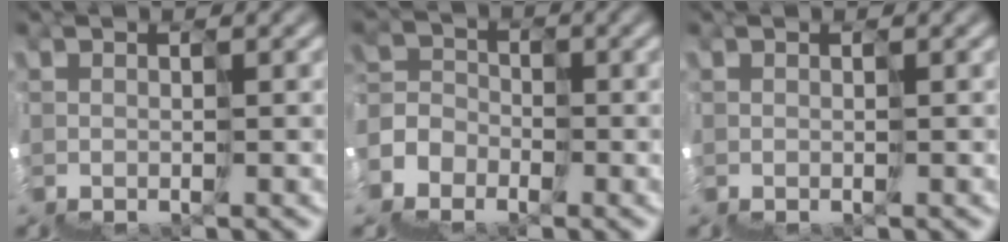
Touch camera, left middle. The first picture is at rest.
{"total": 6.3, "force": [-5.2, 2.9, -2.2], "torque": [0.051, -0.001, -0.093]}
{"total": 0.0}